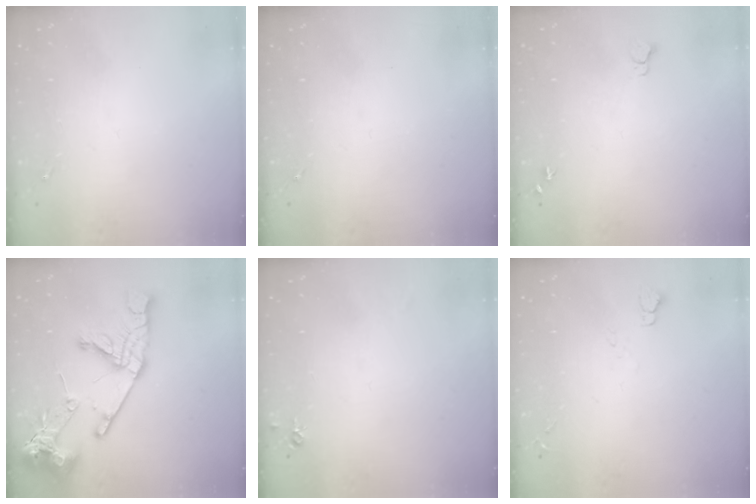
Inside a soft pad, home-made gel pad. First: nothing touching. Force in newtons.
{"total": 0.0}
{"total": 4.1, "press": 4.0, "slide": 0.5}
{"total": 20.6, "press": 20.5, "slide": 2.4}
{"total": 4.7, "press": 4.7, "slide": 0.7}
{"total": 5.0, "press": 5.0, "slide": 0.6}